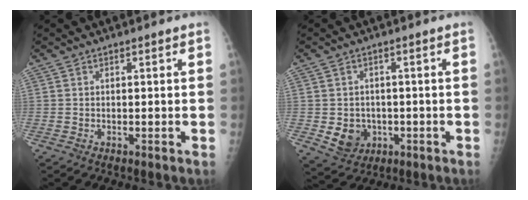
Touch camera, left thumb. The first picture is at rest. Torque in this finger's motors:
{"motor_torque": [0.36, 0.39, 0.36, -0.16, 0.01]}